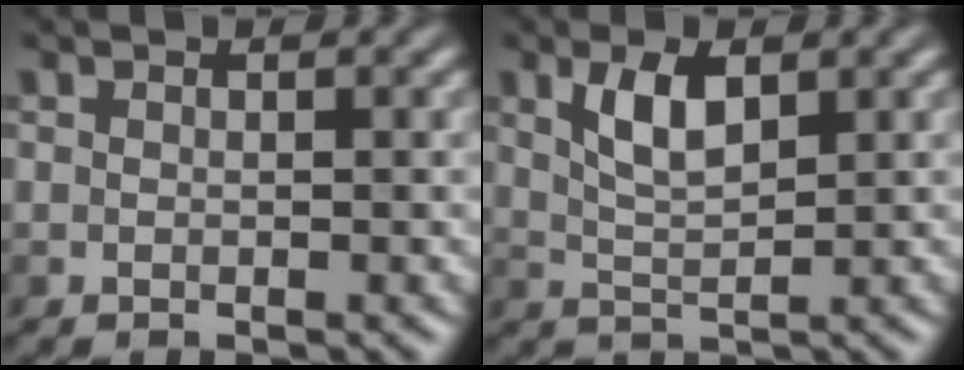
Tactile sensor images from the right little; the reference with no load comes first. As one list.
[{"total": 3.2, "force": [1.4, 1.4, 2.6], "torque": [-0.056, 0.001, 0.030]}]